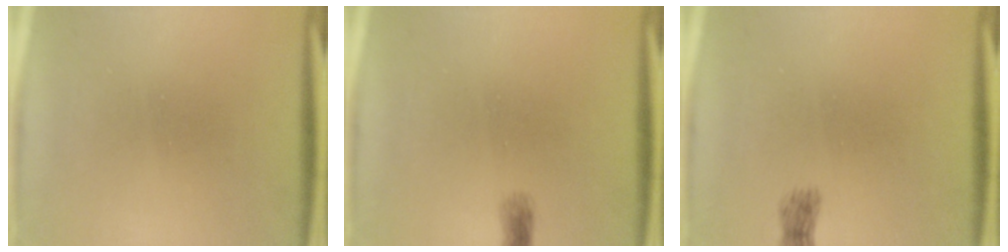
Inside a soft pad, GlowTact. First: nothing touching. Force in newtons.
{"total": 0.6}
{"total": 3.0}